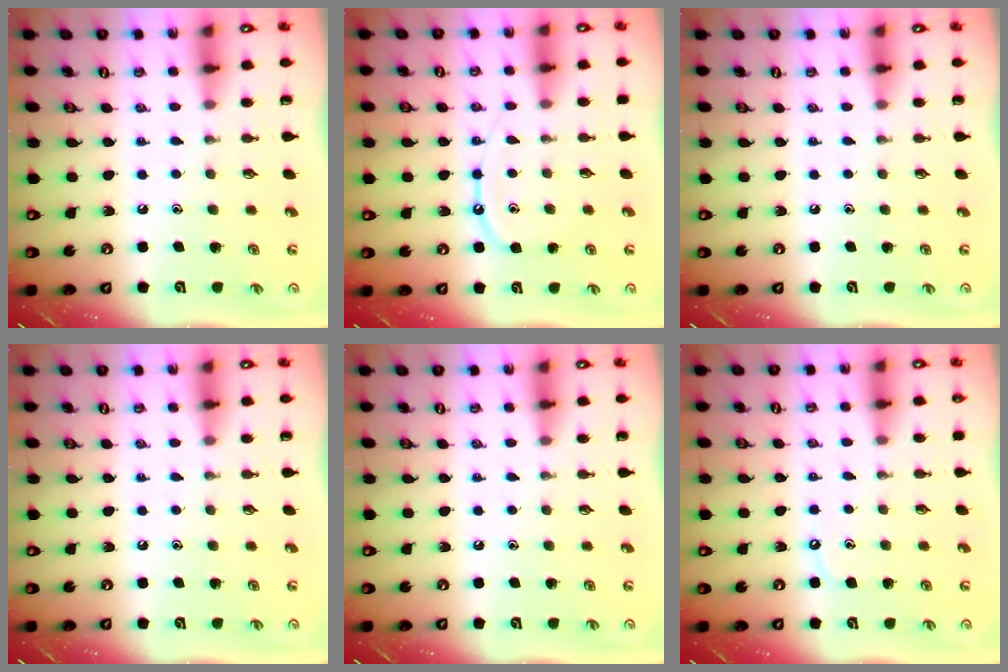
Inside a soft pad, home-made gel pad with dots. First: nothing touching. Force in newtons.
{"total": 8.5, "press": 8.5, "slide": 0.9}
{"total": 0.0}
{"total": 0.0}
{"total": 0.0}
{"total": 3.7, "press": 3.7, "slide": 0.5}